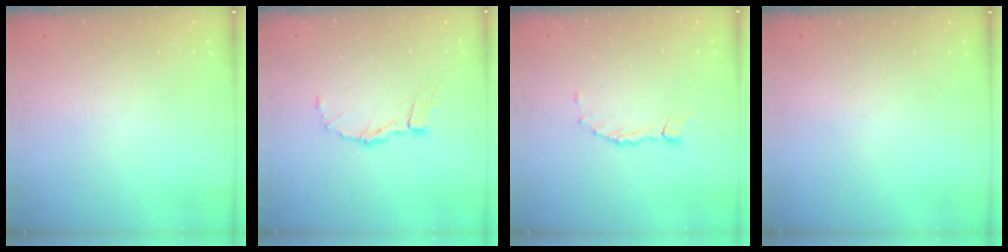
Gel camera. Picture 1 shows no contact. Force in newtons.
{"total": 5.3, "press": 5.3, "slide": 0.3}
{"total": 1.9, "press": 1.9, "slide": 0.3}
{"total": 0.0}